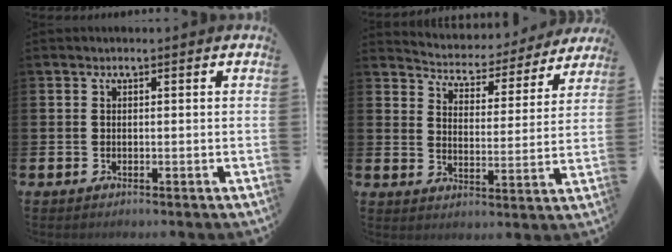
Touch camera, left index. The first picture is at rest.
{"total": 4.5, "force": [4.3, 1.3, 0.3], "torque": [-0.024, -0.043, 0.066]}